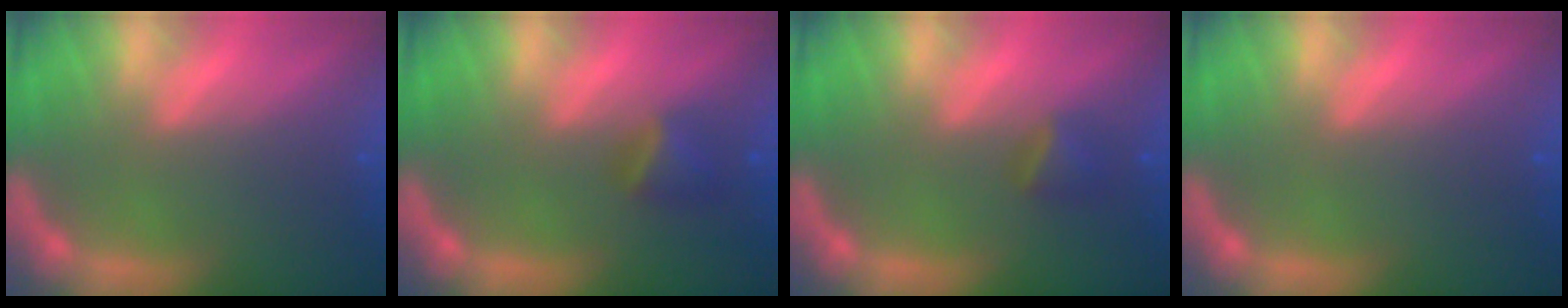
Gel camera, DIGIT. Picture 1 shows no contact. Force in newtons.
{"total": 2.4}
{"total": 1.9}
{"total": 0.0}